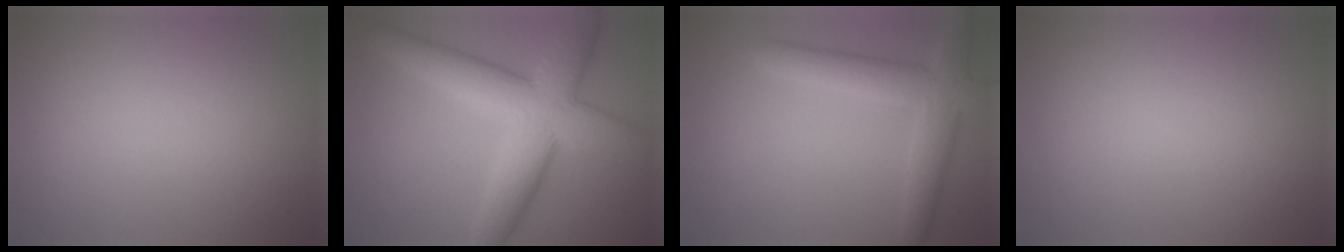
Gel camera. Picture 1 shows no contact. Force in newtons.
{"total": 9.2, "press": 9.2, "slide": 0.8}
{"total": 4.8, "press": 4.8, "slide": 0.3}
{"total": 0.0}